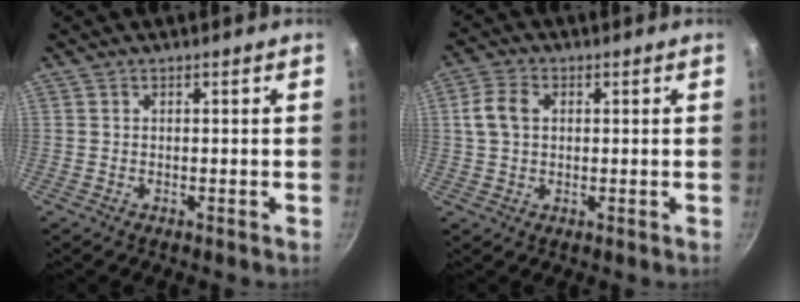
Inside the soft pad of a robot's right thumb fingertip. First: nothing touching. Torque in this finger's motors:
{"motor_torque": [-0.23, 0.48, 0.07, -0.19, 0.14]}